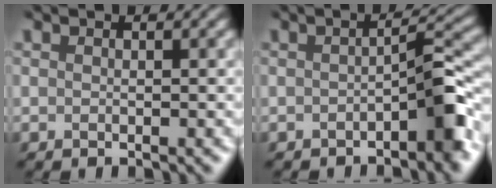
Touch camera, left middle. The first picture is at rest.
{"total": 3.7, "force": [-1.6, 0.4, 3.3], "torque": [-0.054, 0.013, -0.029]}